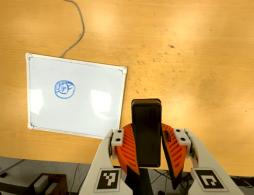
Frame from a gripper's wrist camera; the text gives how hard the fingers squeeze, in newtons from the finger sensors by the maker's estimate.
{"total": 11.1, "left": 8.6, "right": 13.6}